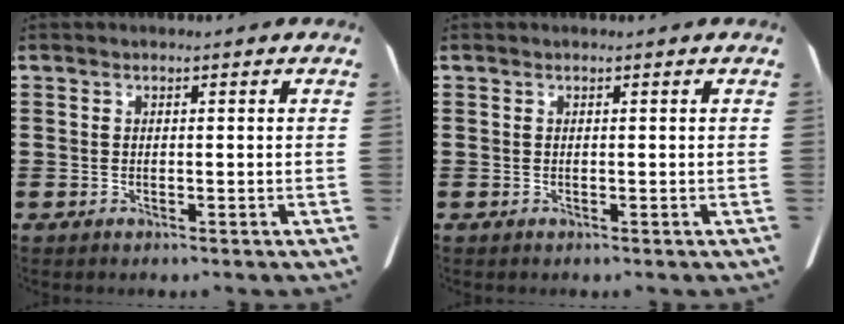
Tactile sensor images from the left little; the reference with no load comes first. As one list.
[{"total": 0.0}]